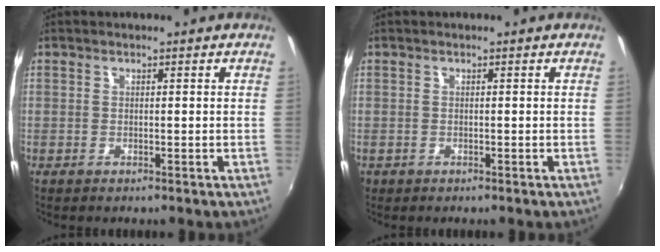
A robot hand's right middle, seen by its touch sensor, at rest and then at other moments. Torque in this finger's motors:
{"motor_torque": [-0.02, 0.03, -0.05, -0.01]}